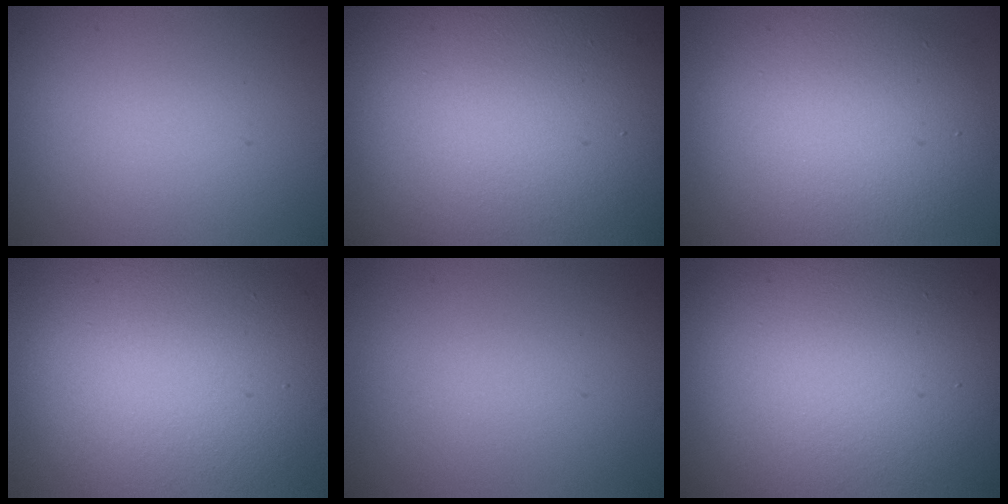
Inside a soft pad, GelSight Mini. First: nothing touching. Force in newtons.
{"total": 24.8, "press": 24.8, "slide": 1.0}
{"total": 9.6, "press": 9.6, "slide": 0.5}
{"total": 12.7, "press": 12.7, "slide": 0.6}
{"total": 0.0}
{"total": 18.9, "press": 18.9, "slide": 0.9}